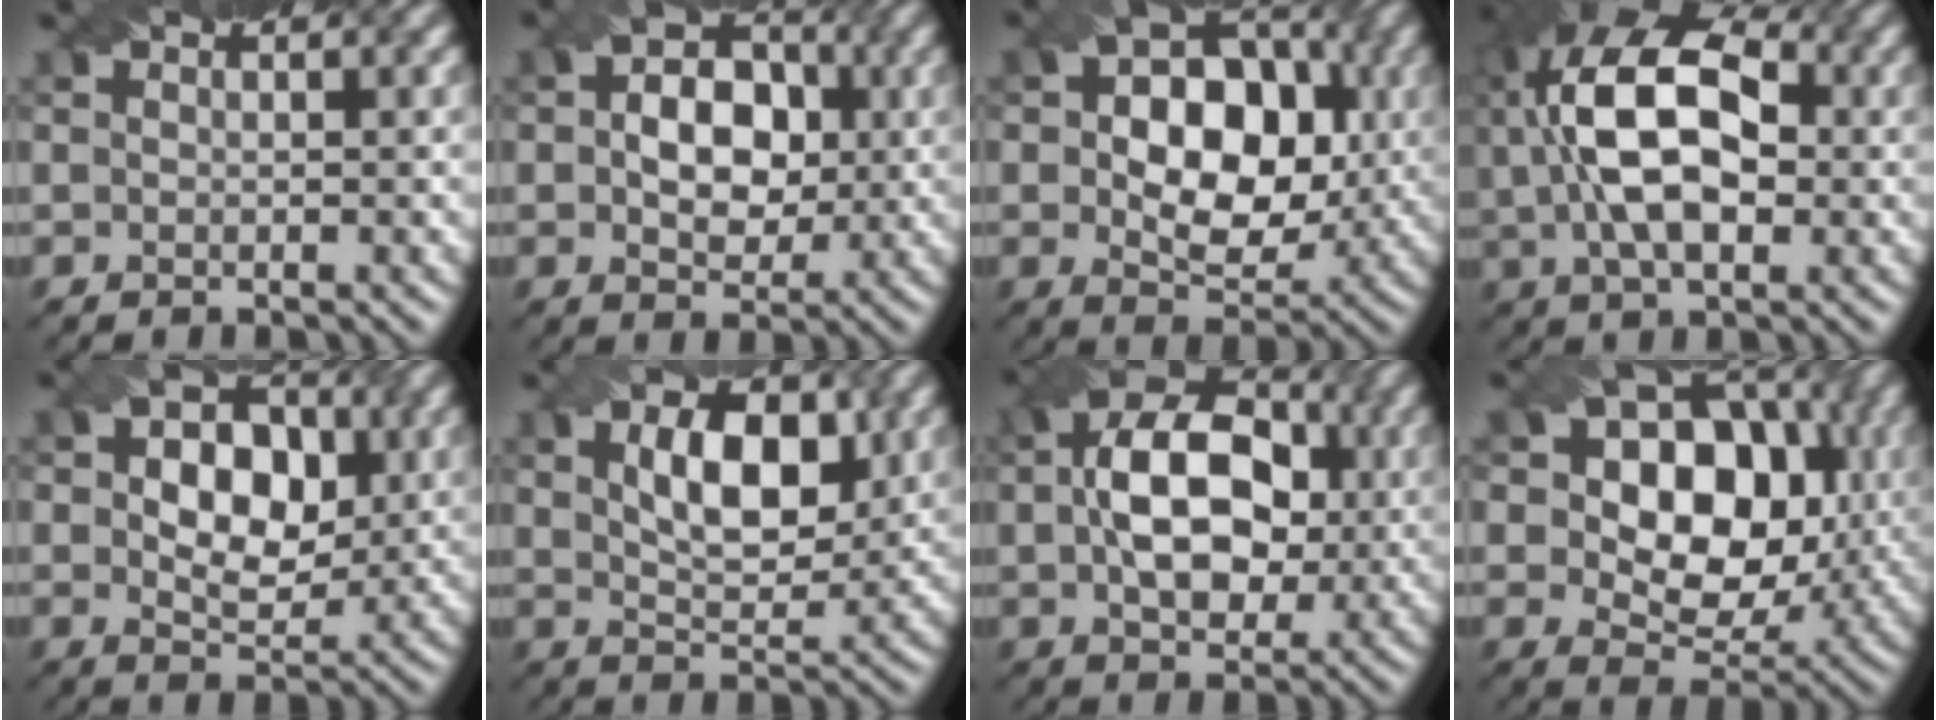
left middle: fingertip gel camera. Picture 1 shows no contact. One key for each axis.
{"total": 6.3, "fx": 0.3, "fy": 4.4, "fz": 4.5, "tx": -0.071, "ty": 0.005, "tz": -0.002}
{"total": 10.8, "fx": 0.7, "fy": 7.4, "fz": 7.8, "tx": -0.111, "ty": 0.002, "tz": 0.008}
{"total": 12.0, "fx": 1.9, "fy": 6.5, "fz": 9.8, "tx": -0.187, "ty": 0.027, "tz": 0.022}
{"total": 7.6, "fx": 0.9, "fy": 5.2, "fz": 5.5, "tx": -0.079, "ty": 0.006, "tz": 0.011}
{"total": 5.9, "fx": 2.0, "fy": 3.0, "fz": 4.6, "tx": -0.080, "ty": -0.002, "tz": 0.033}
{"total": 10.7, "fx": 1.0, "fy": 6.9, "fz": 8.1, "tx": -0.141, "ty": 0.011, "tz": 0.013}
{"total": 11.2, "fx": 2.3, "fy": 7.8, "fz": 7.7, "tx": -0.118, "ty": 0.003, "tz": 0.028}